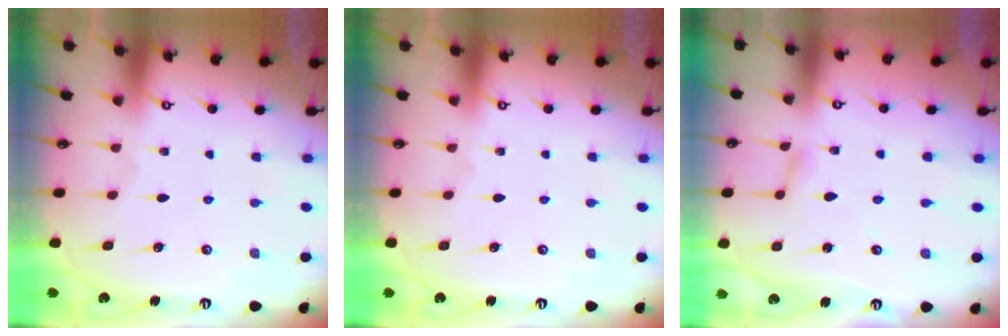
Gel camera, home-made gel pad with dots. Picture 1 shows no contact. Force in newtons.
{"total": 0.0}
{"total": 2.8, "press": 2.7, "slide": 0.3}